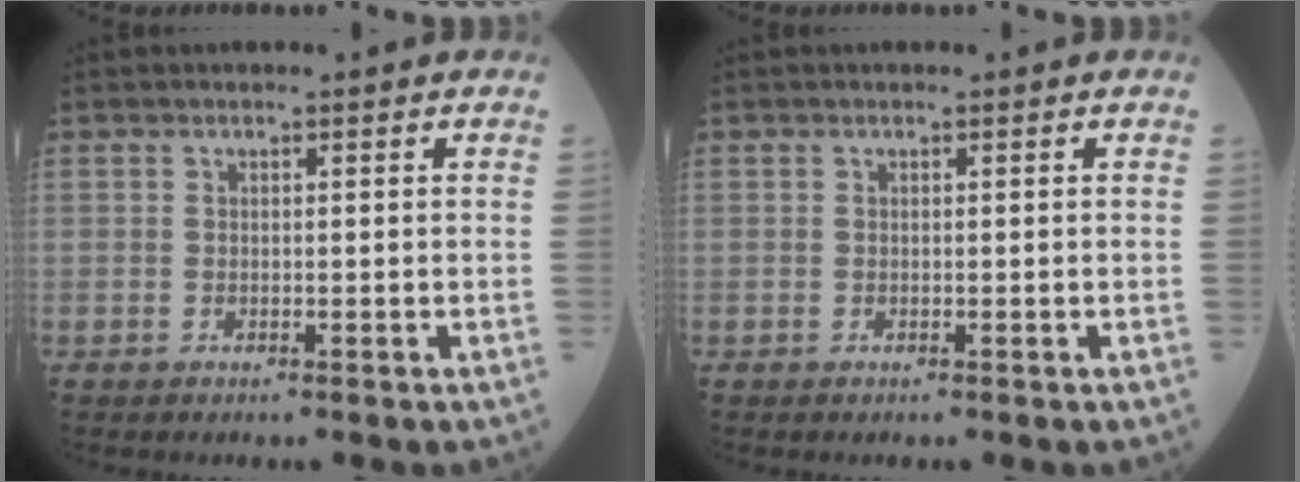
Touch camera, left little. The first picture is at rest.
{"total": 0.0}